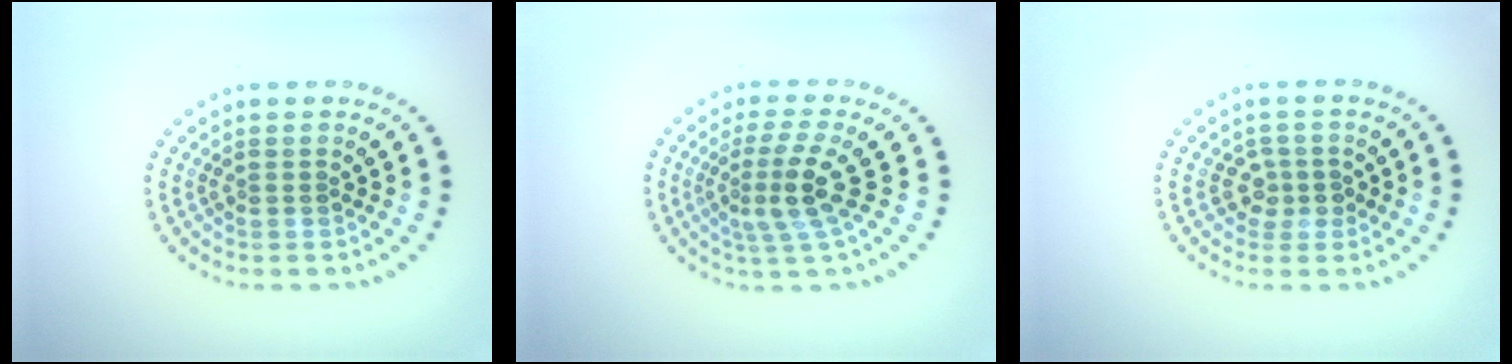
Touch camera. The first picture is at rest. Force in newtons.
{"total": 3.5, "press": 2.8, "slide": 2.1}
{"total": 1.6, "press": 1.4, "slide": 0.9}